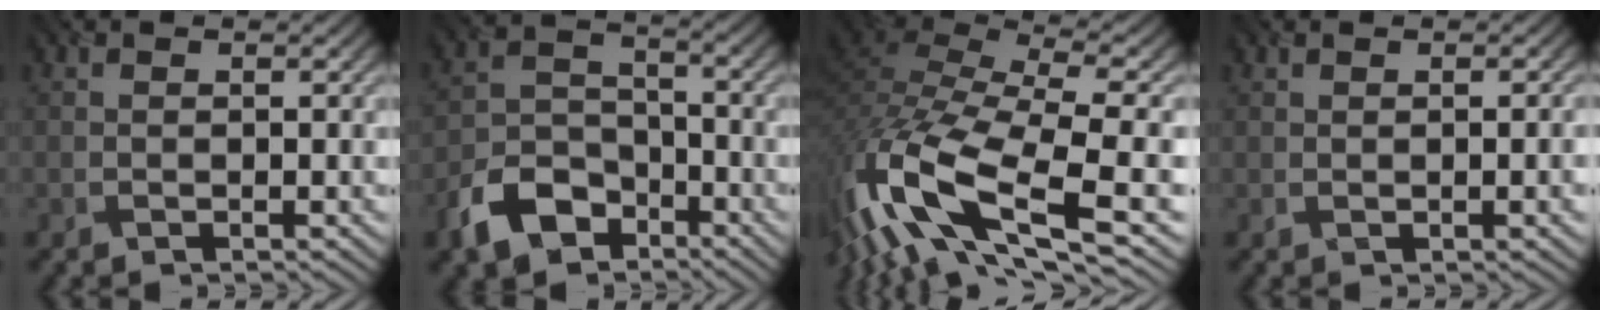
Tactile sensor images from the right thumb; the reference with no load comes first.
{"total": 9.1, "force": [-5.8, 5.6, 4.3], "torque": [-0.100, -0.012, -0.123]}
{"total": 17.2, "force": [-6.4, 6.2, 14.8], "torque": [-0.357, -0.011, -0.116]}
{"total": 1.4, "force": [0.0, 0.4, 1.4], "torque": [-0.016, -0.002, 0.000]}